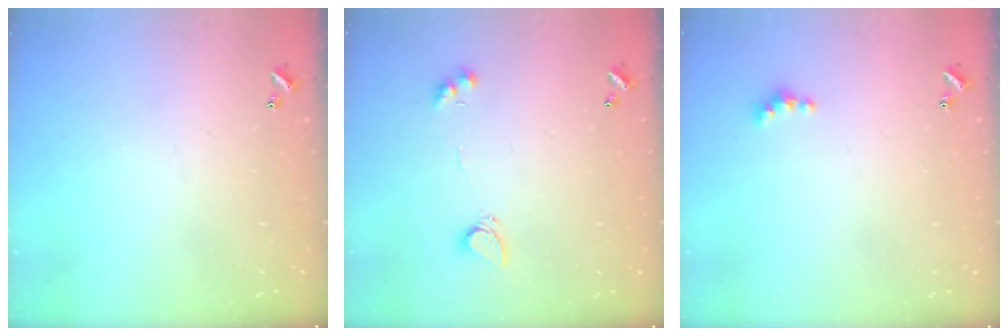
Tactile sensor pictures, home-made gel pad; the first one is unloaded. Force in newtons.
{"total": 3.1, "press": 3.1, "slide": 0.6}
{"total": 2.8, "press": 2.8, "slide": 0.5}